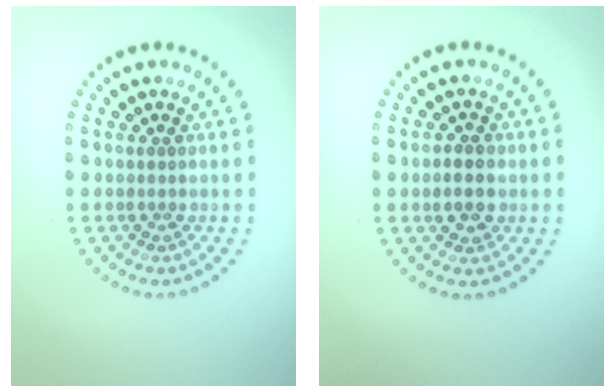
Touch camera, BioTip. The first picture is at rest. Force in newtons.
{"total": 2.1, "press": 2.1, "slide": 0.1}